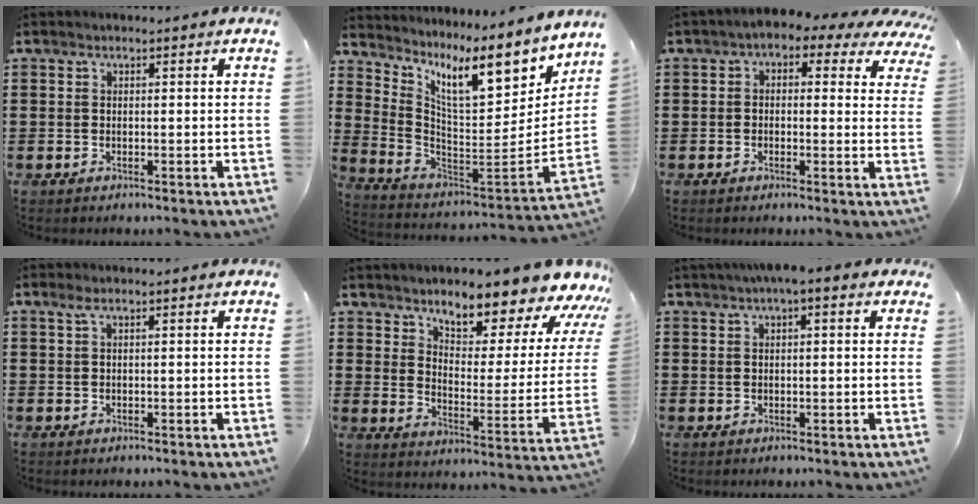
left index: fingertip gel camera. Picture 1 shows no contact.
{"total": 11.9, "force": [7.0, 3.3, 9.0], "torque": [-0.175, -0.041, 0.115]}
{"total": 2.2, "force": [0.0, 1.5, 1.6], "torque": [-0.037, -0.001, -0.010]}
{"total": 1.4, "force": [0.7, 0.1, 1.2], "torque": [-0.026, 0.002, 0.013]}
{"total": 8.3, "force": [7.8, 1.2, 2.5], "torque": [-0.052, -0.073, 0.132]}
{"total": 2.5, "force": [1.3, 0.7, 2.0], "torque": [-0.041, 0.006, 0.022]}